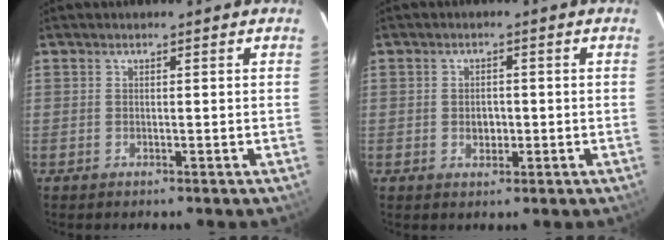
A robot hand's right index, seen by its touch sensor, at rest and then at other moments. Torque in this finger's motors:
{"motor_torque": [-0.20, 0.04, 0.14, 0.00]}